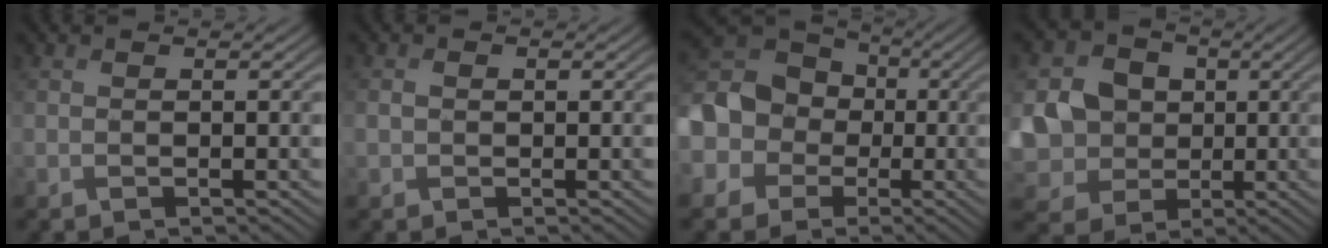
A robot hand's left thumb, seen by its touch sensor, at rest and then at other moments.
{"total": 1.2, "force": [0.1, 1.0, 0.7], "torque": [-0.017, 0.000, 0.000]}
{"total": 15.6, "force": [-1.0, 13.4, 7.8], "torque": [-0.225, -0.011, -0.058]}
{"total": 10.6, "force": [0.1, 9.6, 4.4], "torque": [-0.139, -0.021, -0.018]}